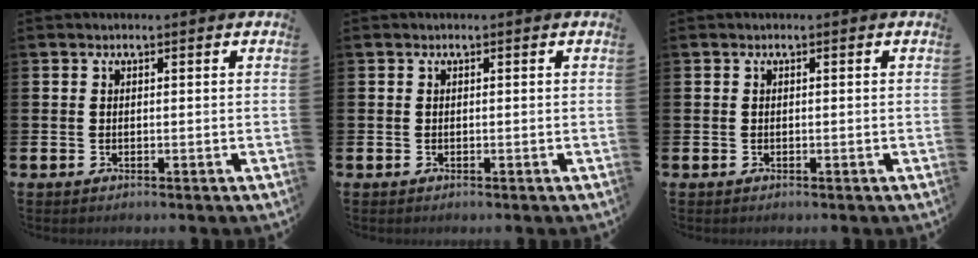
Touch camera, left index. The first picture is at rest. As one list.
[{"total": 0.0}, {"total": 0.0}]